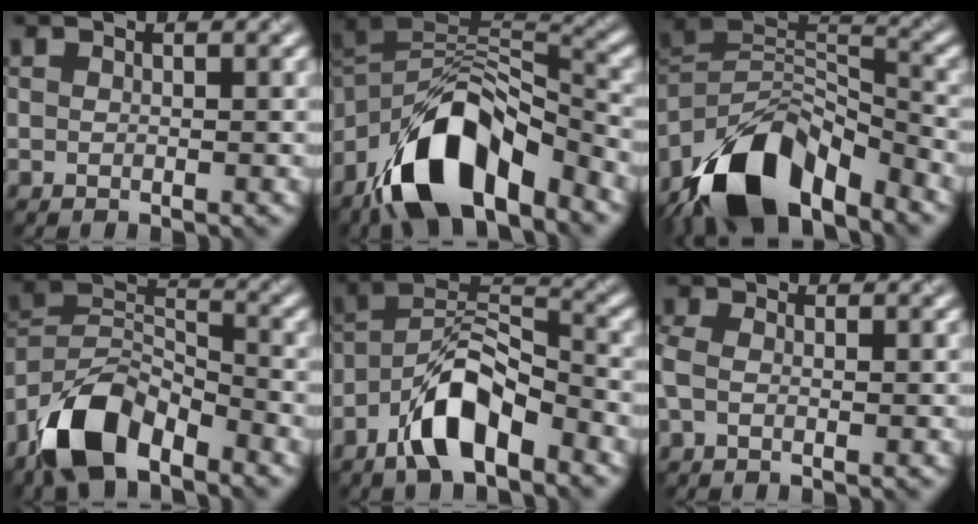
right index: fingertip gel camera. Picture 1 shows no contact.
{"total": 11.6, "force": [-7.3, 4.9, 7.5], "torque": [-0.131, 0.003, -0.146]}
{"total": 12.3, "force": [-8.7, 5.3, 6.9], "torque": [-0.124, 0.008, -0.166]}
{"total": 9.2, "force": [-6.5, 4.2, 4.9], "torque": [-0.088, 0.003, -0.136]}
{"total": 7.2, "force": [-4.4, 3.0, 4.9], "torque": [-0.080, 0.011, -0.091]}
{"total": 1.3, "force": [-0.3, 0.9, 1.0], "torque": [-0.030, 0.001, -0.013]}